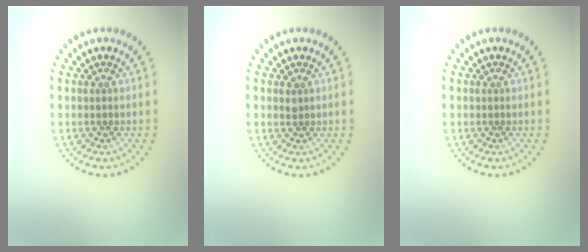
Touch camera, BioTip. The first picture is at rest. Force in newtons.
{"total": 0.6, "press": 0.4, "slide": 0.4}
{"total": 0.0}